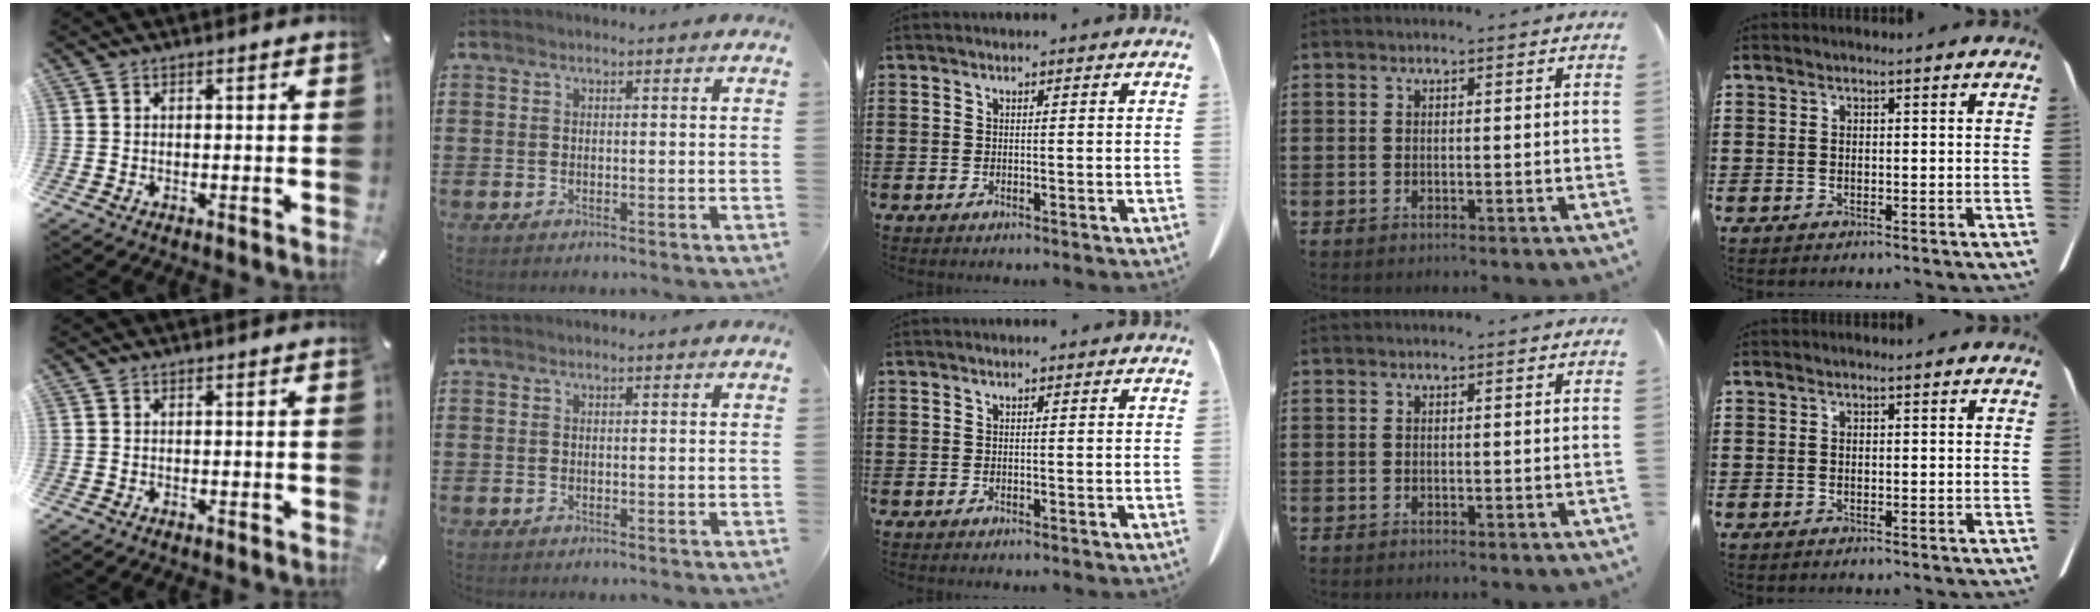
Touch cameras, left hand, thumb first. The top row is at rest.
{}